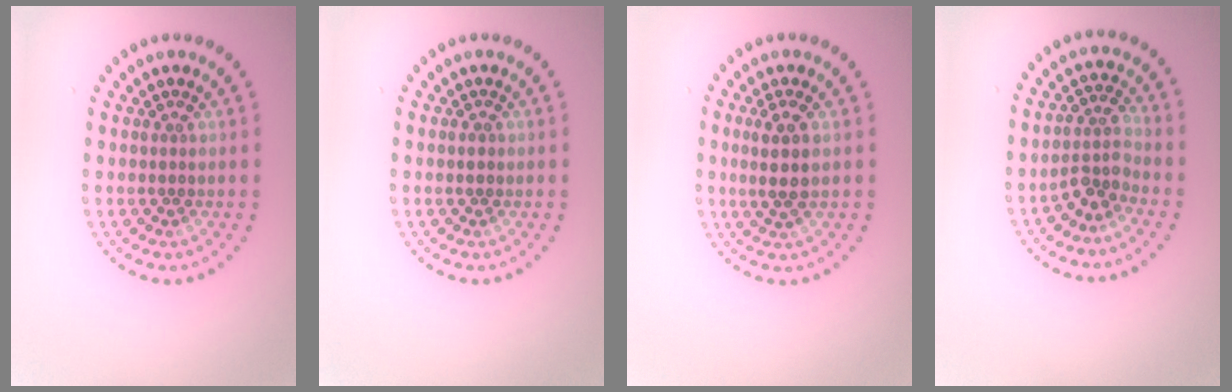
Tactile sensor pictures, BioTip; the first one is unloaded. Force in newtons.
{"total": 1.0, "press": 1.0, "slide": 0.0}
{"total": 2.4, "press": 2.3, "slide": 0.9}
{"total": 2.7, "press": 2.0, "slide": 1.8}